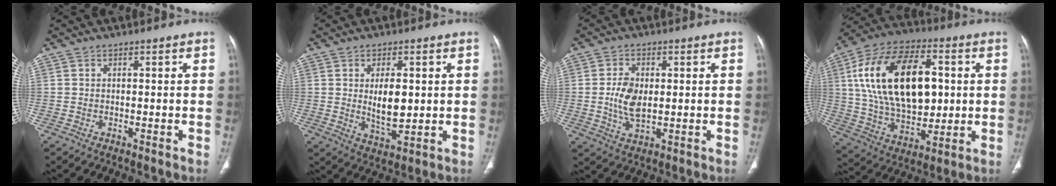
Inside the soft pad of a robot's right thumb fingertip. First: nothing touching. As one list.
[{"total": 7.8, "force": [0.8, 3.6, 6.9], "torque": [-0.101, -0.016, 0.022]}, {"total": 6.7, "force": [0.2, 3.9, 5.5], "torque": [-0.105, -0.005, 0.006]}, {"total": 26.1, "force": [4.5, 15.1, 20.8], "torque": [-0.349, -0.001, 0.078]}]